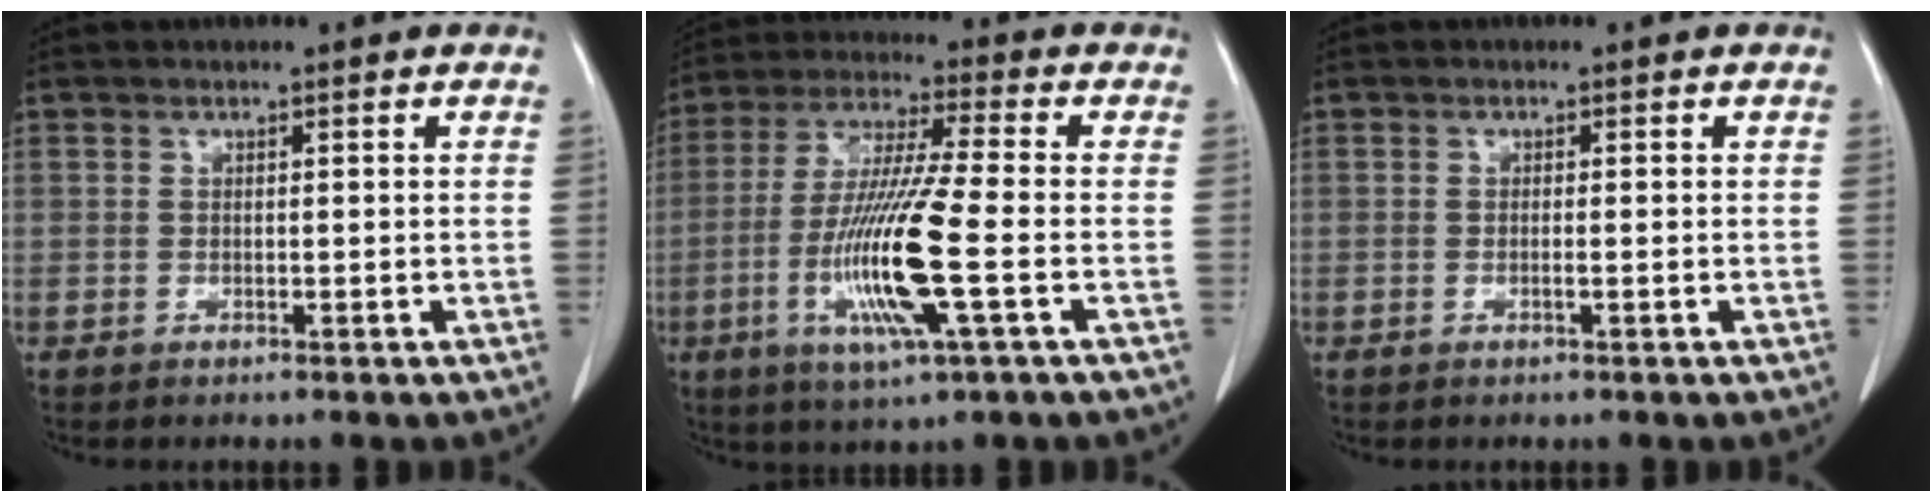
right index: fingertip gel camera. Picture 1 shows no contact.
{"total": 14.6, "force": [-3.7, 0.3, 14.1], "torque": [-0.291, -0.018, -0.074]}
{"total": 0.7, "force": [-0.2, 0.0, 0.7], "torque": [-0.016, -0.001, -0.003]}